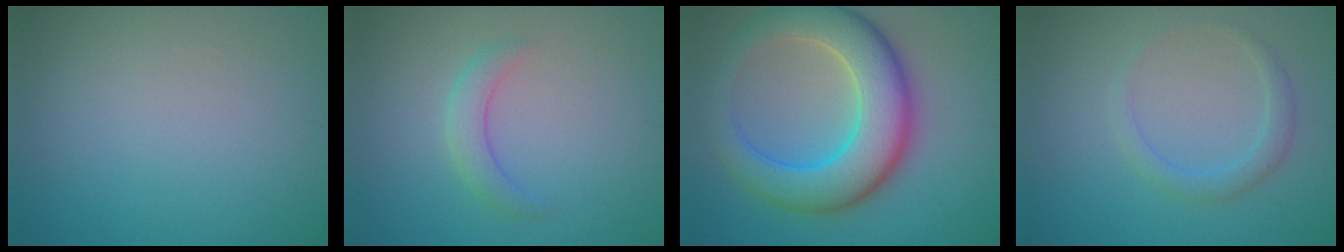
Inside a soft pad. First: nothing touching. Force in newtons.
{"total": 2.0, "press": 2.0, "slide": 0.0}
{"total": 9.1, "press": 9.1, "slide": 0.4}
{"total": 1.8, "press": 1.8, "slide": 0.1}